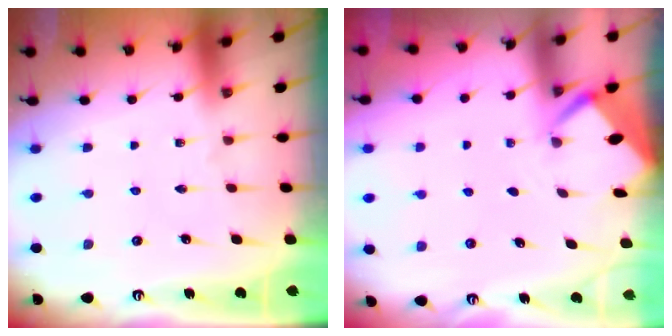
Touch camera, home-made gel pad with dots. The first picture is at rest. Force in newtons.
{"total": 2.3, "press": 2.3, "slide": 0.1}